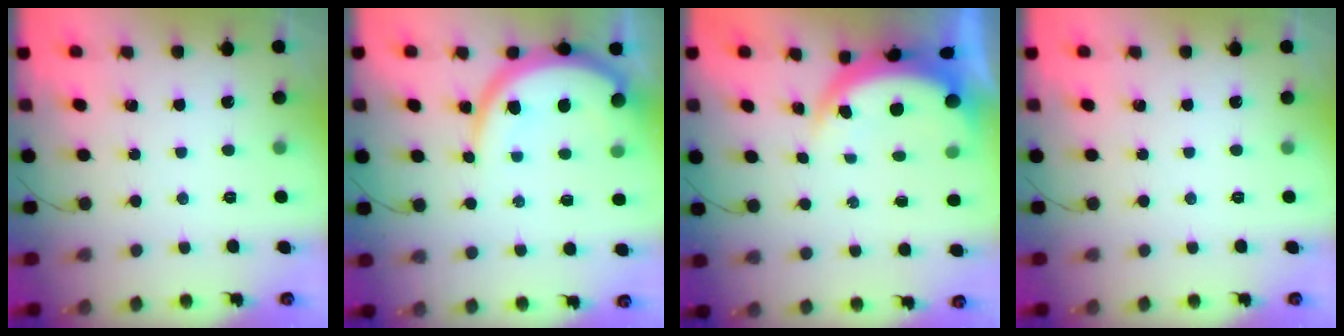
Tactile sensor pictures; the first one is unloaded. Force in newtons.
{"total": 10.5, "press": 10.4, "slide": 1.2}
{"total": 6.6, "press": 6.6, "slide": 0.6}
{"total": 0.0}